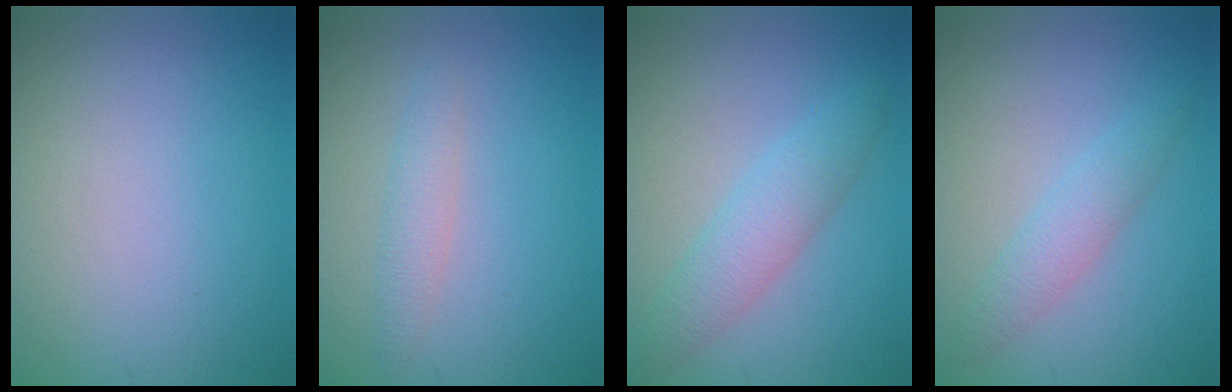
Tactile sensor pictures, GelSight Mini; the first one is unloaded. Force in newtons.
{"total": 1.8, "press": 1.8, "slide": 0.1}
{"total": 3.2, "press": 3.2, "slide": 0.0}
{"total": 2.2, "press": 2.2, "slide": 0.1}